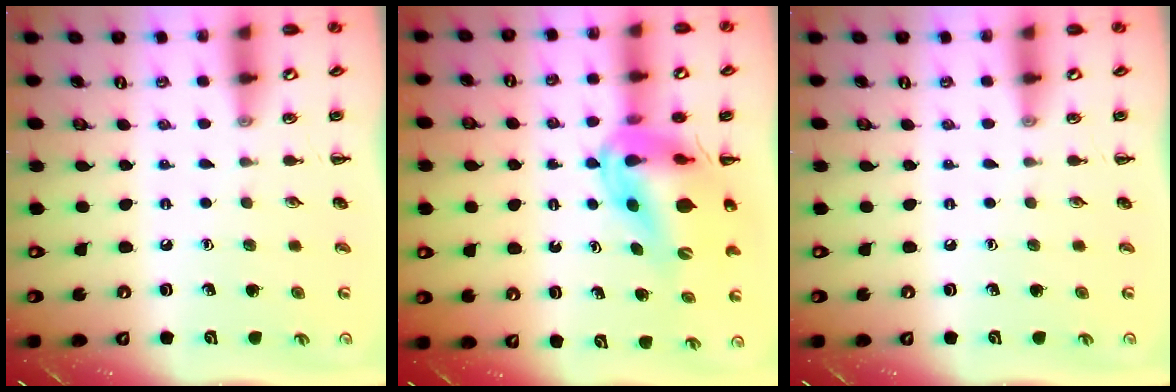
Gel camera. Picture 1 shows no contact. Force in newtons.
{"total": 14.5, "press": 13.8, "slide": 4.3}
{"total": 0.0}